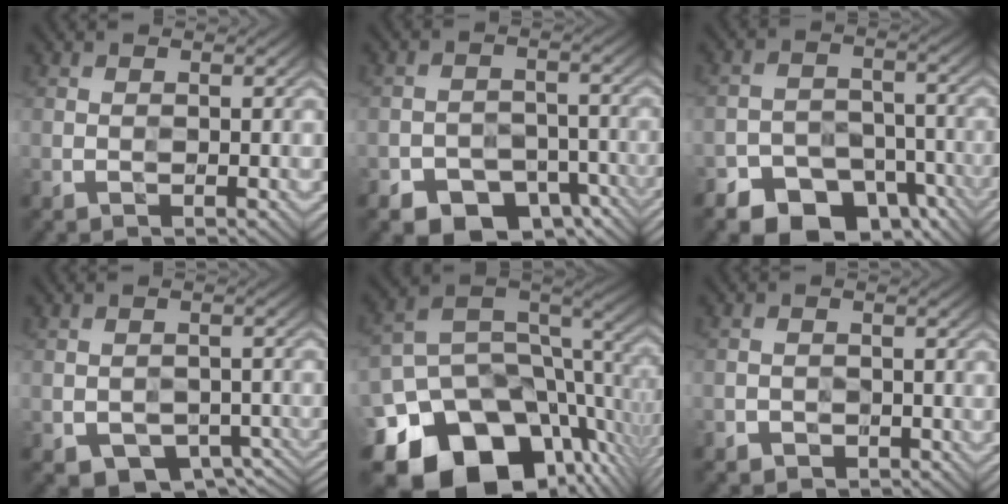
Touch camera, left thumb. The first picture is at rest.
{"total": 9.0, "force": [-7.3, 5.0, 1.8], "torque": [-0.005, -0.004, -0.100]}
{"total": 11.3, "force": [-9.0, 6.4, 2.3], "torque": [-0.034, -0.007, -0.129]}
{"total": 4.7, "force": [-3.4, 3.1, 1.0], "torque": [-0.006, -0.004, -0.038]}
{"total": 17.2, "force": [-8.5, 11.6, 9.4], "torque": [-0.208, -0.037, -0.123]}
{"total": 1.7, "force": [-1.3, 0.8, -0.7], "torque": [0.017, 0.002, -0.025]}